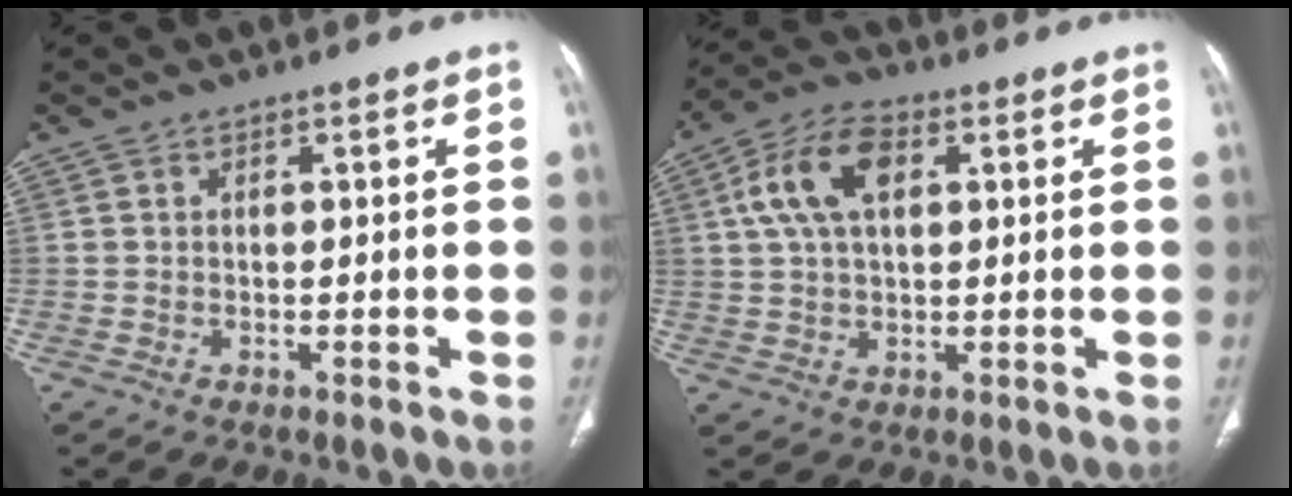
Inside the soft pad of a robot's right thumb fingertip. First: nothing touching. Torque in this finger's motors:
{"motor_torque": [-0.02, 0.21, 0.48, -0.29, 0.13]}